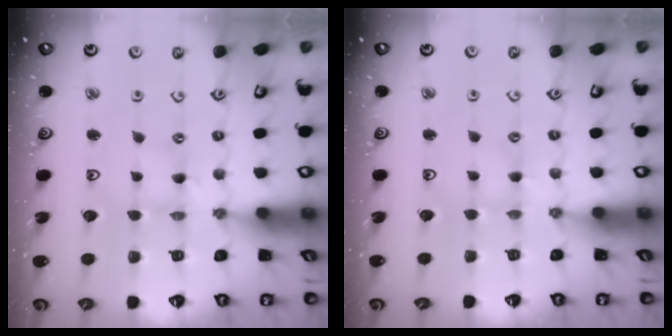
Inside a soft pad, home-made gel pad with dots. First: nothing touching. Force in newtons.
{"total": 0.7, "press": 0.7, "slide": 0.2}